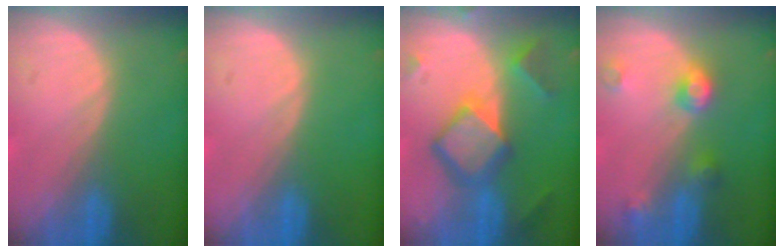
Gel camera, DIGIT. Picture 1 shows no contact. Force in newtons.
{"total": 0.0}
{"total": 7.7, "press": 7.7, "slide": 0.7}
{"total": 4.6, "press": 4.1, "slide": 2.0}